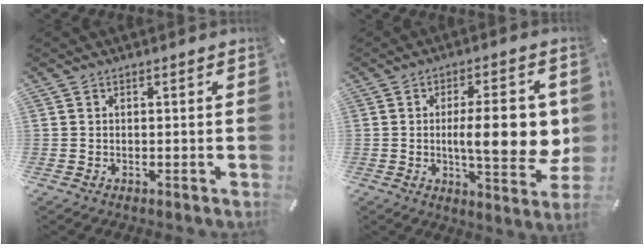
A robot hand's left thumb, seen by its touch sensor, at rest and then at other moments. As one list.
[{"total": 16.0, "force": [0.2, 4.1, 15.5], "torque": [-0.210, -0.014, 0.000]}]